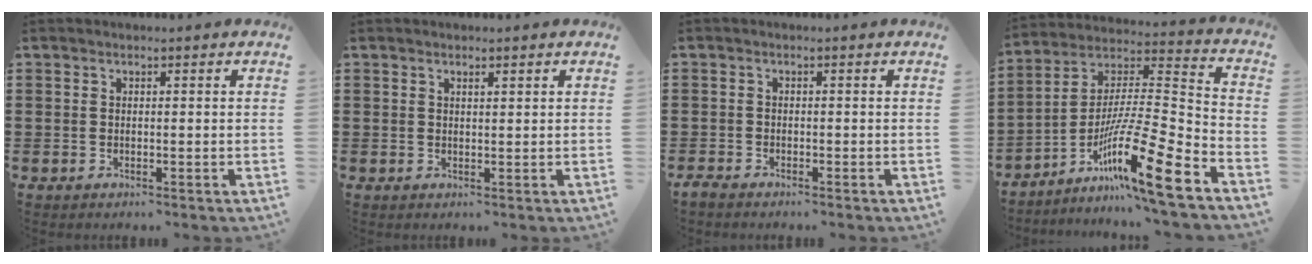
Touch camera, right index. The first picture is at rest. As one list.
[{"total": 0.8, "force": [0.5, 0.2, 0.5], "torque": [-0.010, 0.001, 0.009]}, {"total": 1.2, "force": [-1.2, 0.2, 0.1], "torque": [-0.006, 0.001, -0.025]}, {"total": 15.9, "force": [-9.4, 1.4, 12.8], "torque": [-0.229, 0.004, -0.172]}]